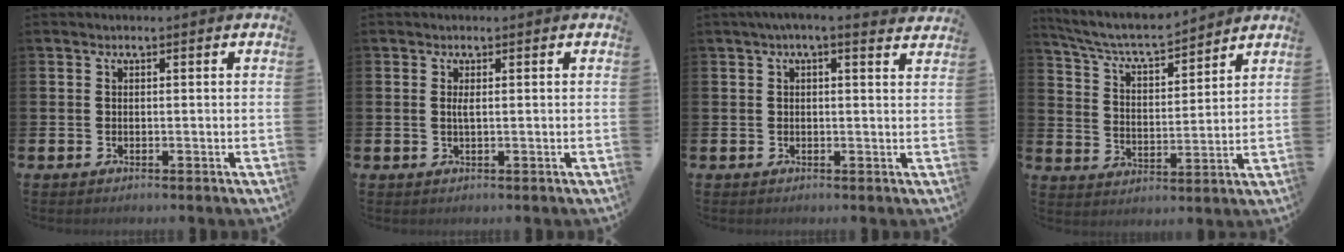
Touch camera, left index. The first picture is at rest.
{"total": 0.9, "force": [0.1, 0.1, 0.9], "torque": [-0.023, 0.003, 0.003]}
{"total": 2.1, "force": [1.8, 0.0, 1.0], "torque": [-0.013, -0.008, 0.030]}
{"total": 6.8, "force": [6.3, 1.1, 2.2], "torque": [-0.073, -0.042, 0.108]}